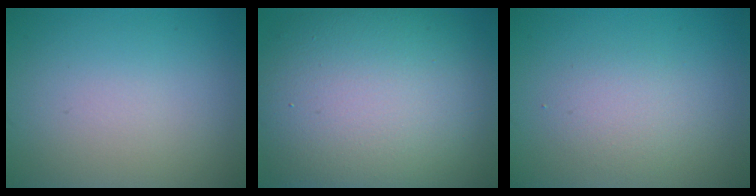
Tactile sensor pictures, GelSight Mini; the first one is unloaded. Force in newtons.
{"total": 14.9, "press": 14.9, "slide": 1.1}
{"total": 2.1, "press": 2.1, "slide": 0.0}